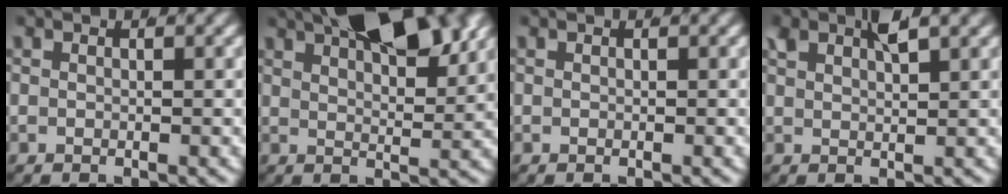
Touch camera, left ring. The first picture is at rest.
{"total": 8.9, "force": [5.4, 2.8, 6.4], "torque": [-0.088, 0.003, 0.087]}
{"total": 0.0}
{"total": 2.3, "force": [1.9, -0.2, 1.4], "torque": [-0.021, 0.001, 0.038]}